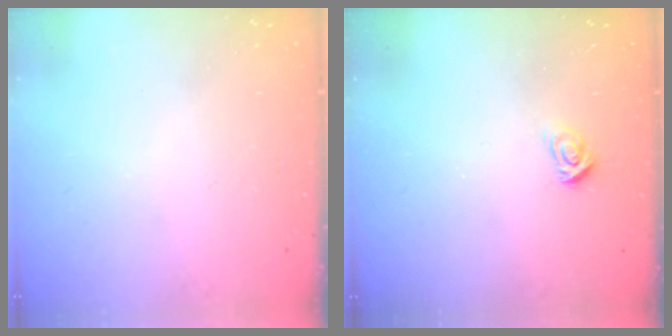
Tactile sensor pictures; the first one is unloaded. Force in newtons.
{"total": 3.6, "press": 3.6, "slide": 0.3}